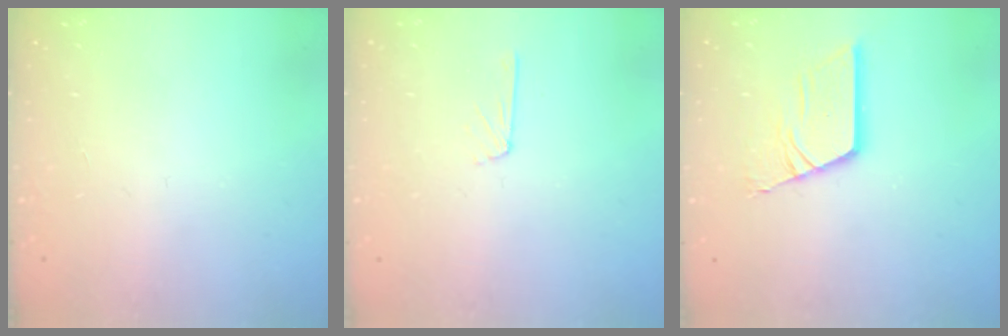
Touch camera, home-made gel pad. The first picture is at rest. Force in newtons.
{"total": 3.5, "press": 3.5, "slide": 0.3}
{"total": 10.5, "press": 10.5, "slide": 1.0}